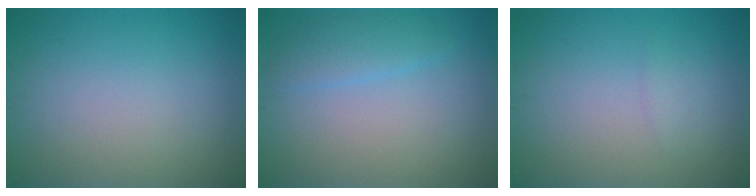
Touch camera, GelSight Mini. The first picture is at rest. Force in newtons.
{"total": 2.2, "press": 2.2, "slide": 0.1}
{"total": 0.8, "press": 0.8, "slide": 0.1}